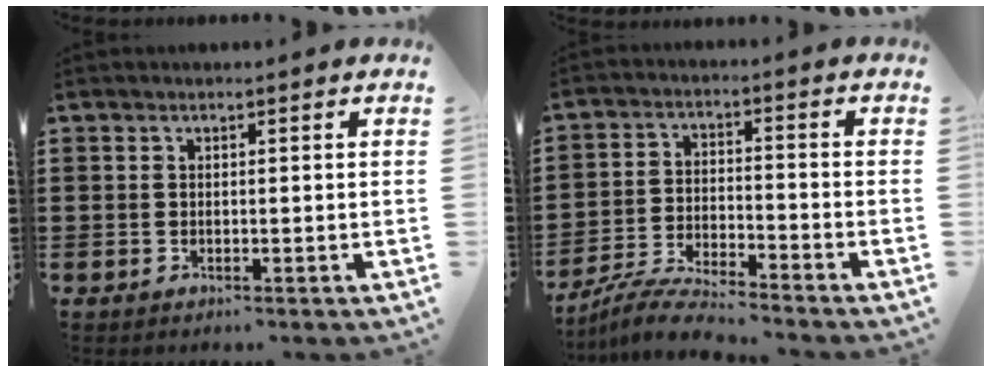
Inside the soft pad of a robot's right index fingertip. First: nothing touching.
{"total": 6.1, "force": [-5.9, 0.2, 1.5], "torque": [-0.043, -0.003, -0.118]}